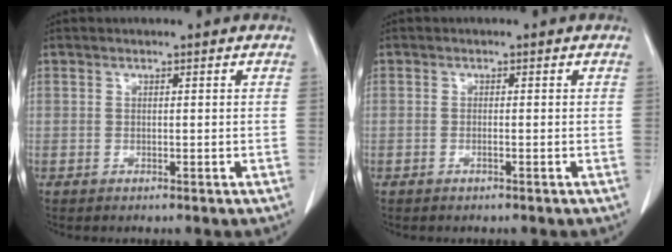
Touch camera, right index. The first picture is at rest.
{"total": 0.5, "force": [-0.2, 0.0, 0.4], "torque": [-0.011, 0.000, -0.004]}